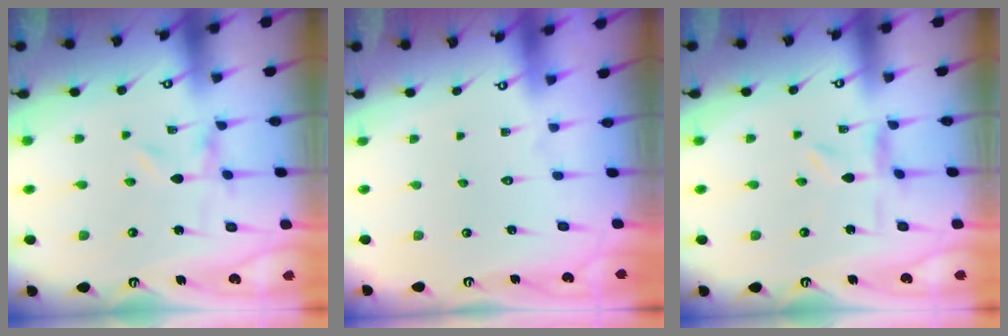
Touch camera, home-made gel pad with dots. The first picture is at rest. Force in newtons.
{"total": 1.5, "press": 1.5, "slide": 0.1}
{"total": 2.2, "press": 2.2, "slide": 0.2}